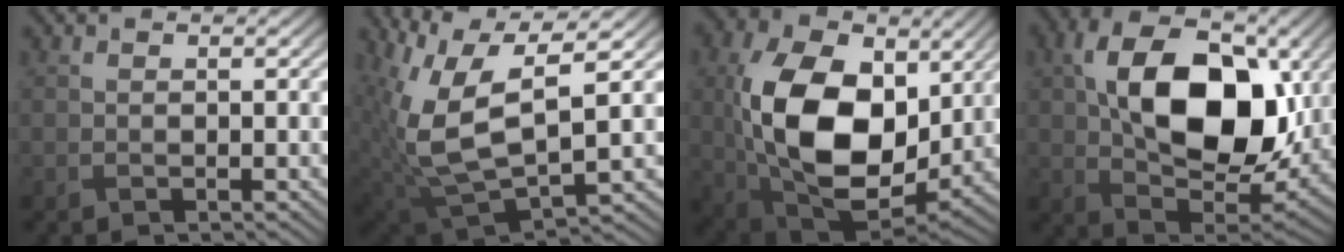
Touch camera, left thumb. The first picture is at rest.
{"total": 13.1, "force": [3.2, 5.8, 11.3], "torque": [-0.253, -0.011, 0.069]}
{"total": 17.1, "force": [1.6, 11.1, 12.9], "torque": [-0.272, -0.007, 0.040]}
{"total": 15.6, "force": [2.4, 9.4, 12.2], "torque": [-0.220, 0.007, 0.043]}